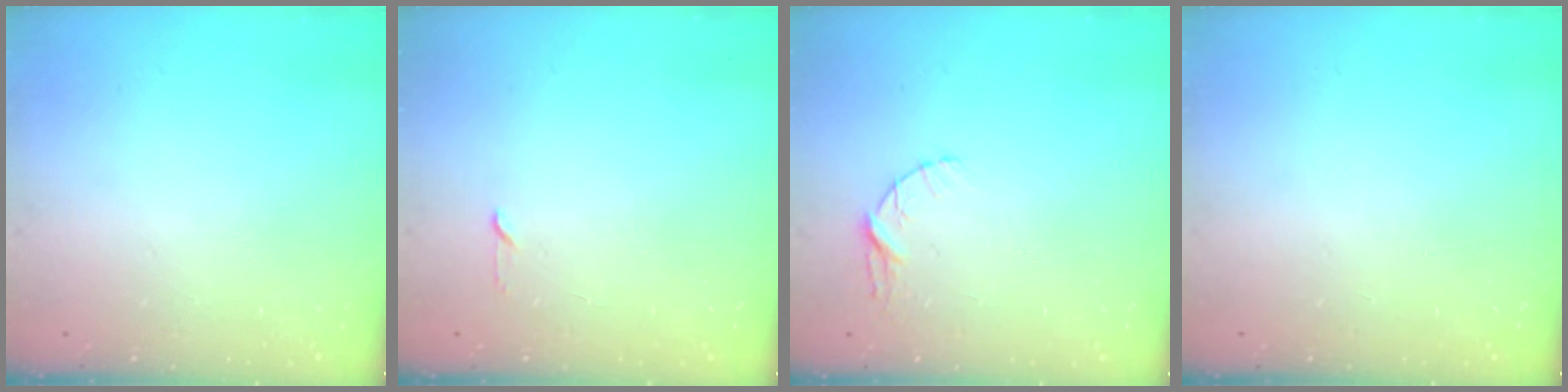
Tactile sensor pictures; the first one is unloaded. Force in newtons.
{"total": 2.3, "press": 2.2, "slide": 0.3}
{"total": 3.4, "press": 3.3, "slide": 0.5}
{"total": 0.0}